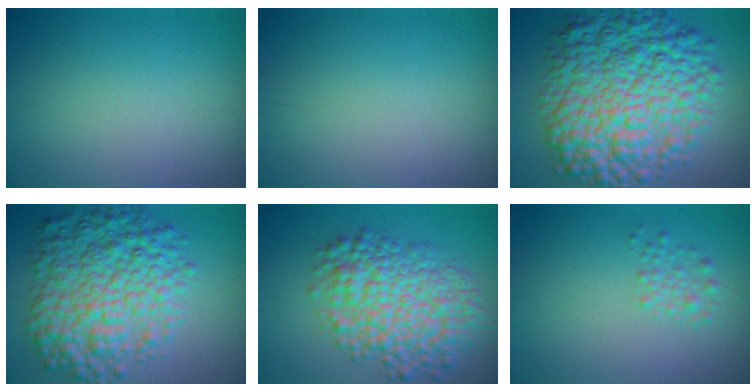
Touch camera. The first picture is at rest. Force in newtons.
{"total": 0.0}
{"total": 13.0, "press": 13.0, "slide": 0.1}
{"total": 8.9, "press": 8.9, "slide": 0.1}
{"total": 8.2, "press": 8.2, "slide": 0.1}
{"total": 1.4, "press": 1.3, "slide": 0.1}